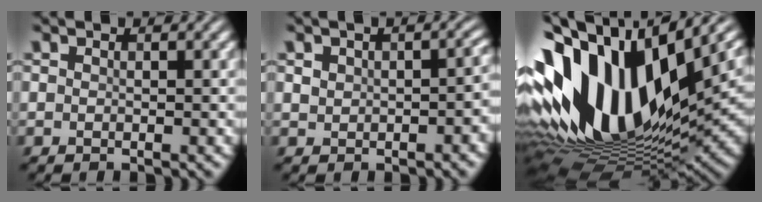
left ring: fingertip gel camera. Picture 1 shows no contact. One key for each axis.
{"total": 4.4, "fx": 0.2, "fy": 2.9, "fz": 3.4, "tx": -0.037, "ty": 0.004, "tz": 0.009}
{"total": 16.6, "fx": 3.4, "fy": 9.0, "fz": 13.5, "tx": -0.265, "ty": 0.020, "tz": 0.053}